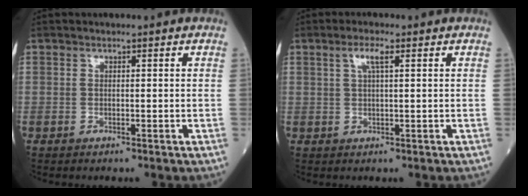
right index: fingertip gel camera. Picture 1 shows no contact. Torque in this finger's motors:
{"motor_torque": [0.45, 0.10, 0.24, 0.07]}